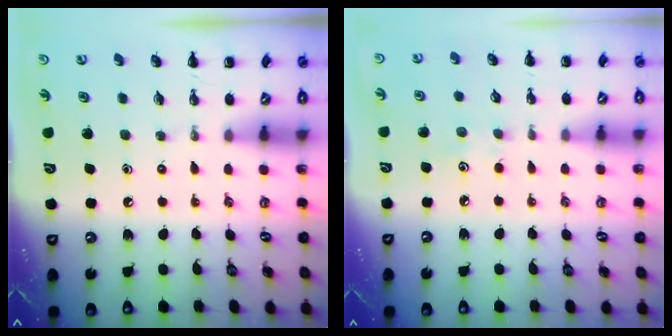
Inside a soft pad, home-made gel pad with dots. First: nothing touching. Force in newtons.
{"total": 2.7, "press": 2.6, "slide": 0.7}